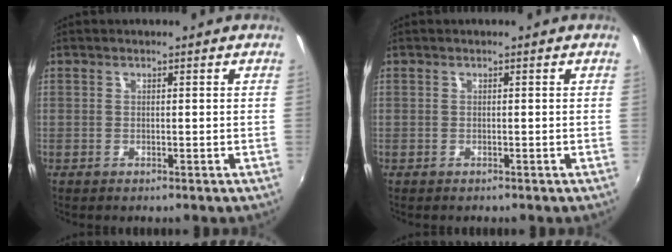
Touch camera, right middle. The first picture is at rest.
{"total": 0.7, "force": [0.7, -0.1, -0.2], "torque": [0.007, -0.001, 0.009]}